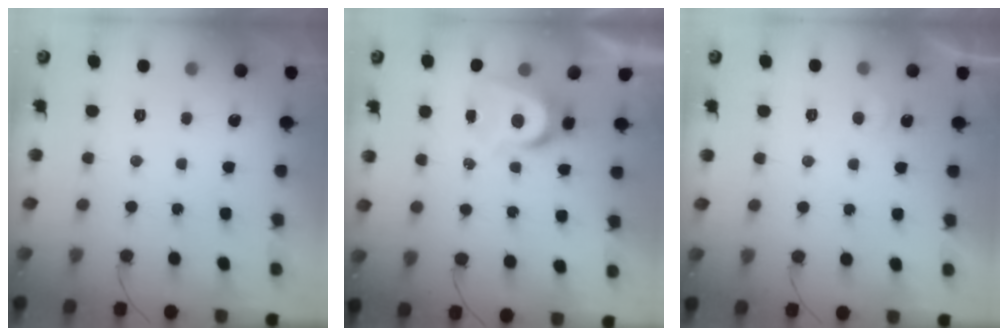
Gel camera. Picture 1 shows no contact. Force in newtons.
{"total": 6.8, "press": 6.8, "slide": 0.4}
{"total": 3.9, "press": 3.8, "slide": 0.4}